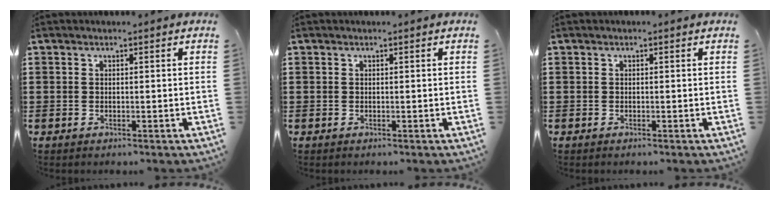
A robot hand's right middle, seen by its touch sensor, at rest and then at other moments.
{"total": 0.0}
{"total": 0.0}